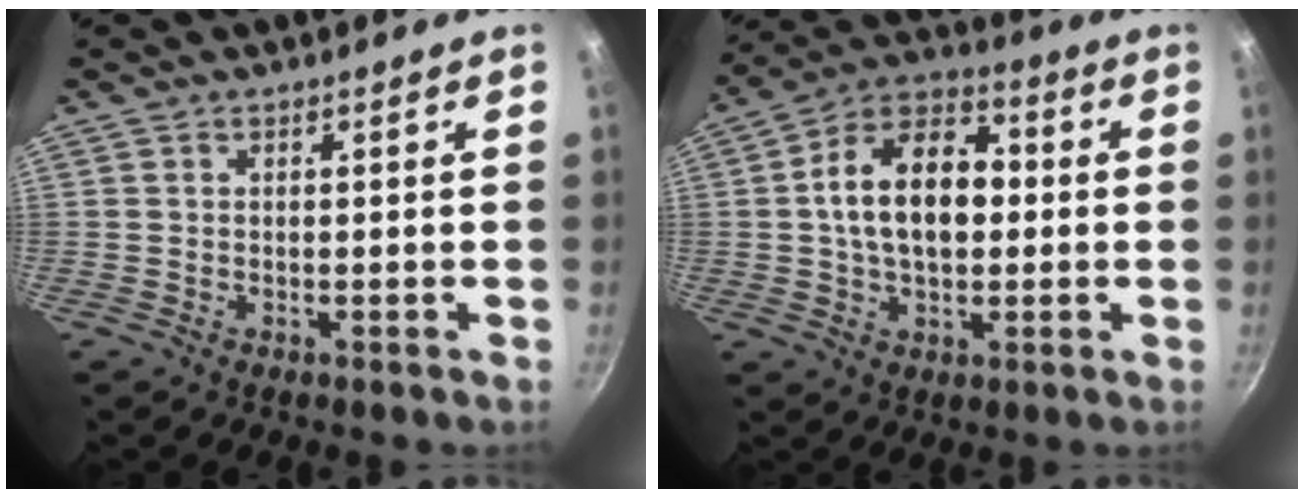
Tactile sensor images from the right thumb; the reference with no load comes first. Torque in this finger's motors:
{"motor_torque": [-0.13, 2.39, 0.30, -0.16, 0.15]}